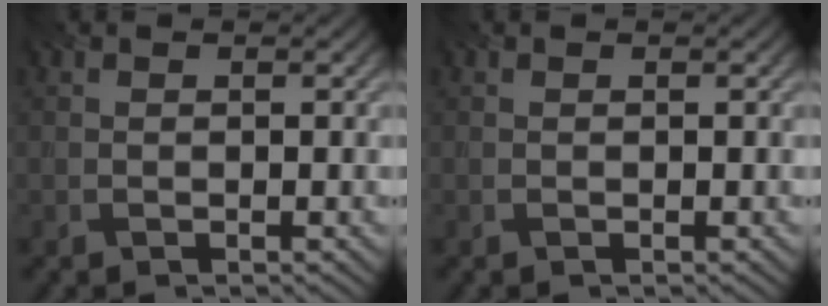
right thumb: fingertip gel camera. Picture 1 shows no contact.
{"total": 0.0}